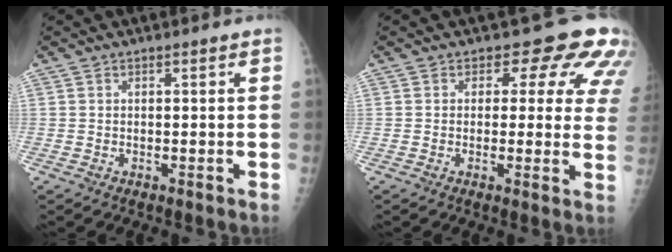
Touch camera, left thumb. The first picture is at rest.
{"total": 10.5, "force": [6.7, 6.0, 5.5], "torque": [-0.009, -0.023, 0.049]}